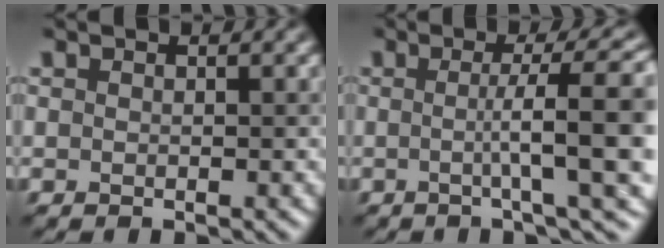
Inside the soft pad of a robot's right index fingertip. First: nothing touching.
{"total": 8.9, "force": [0.5, 1.5, 8.7], "torque": [-0.106, 0.016, 0.010]}